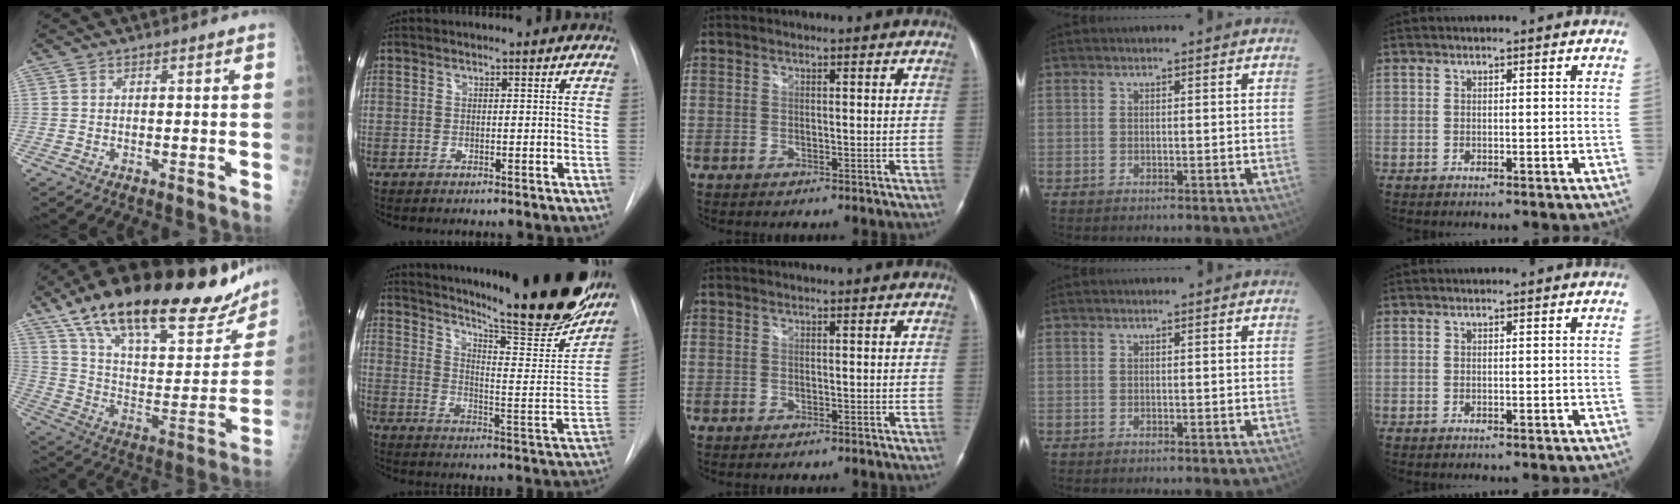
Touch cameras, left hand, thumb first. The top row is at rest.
{"thumb": {"total": 34.7, "force": [23.6, 12.7, 22.0], "torque": [-0.316, -0.034, 0.367]}, "index": {"total": 28.8, "force": [24.0, 2.9, 15.7], "torque": [-0.246, -0.086, 0.315]}}